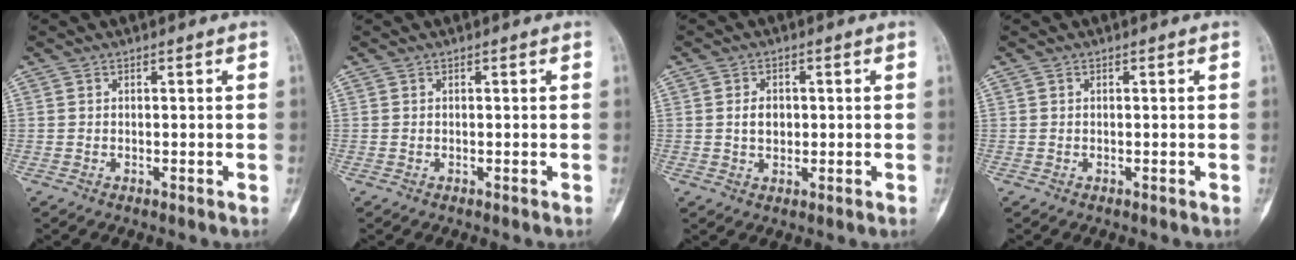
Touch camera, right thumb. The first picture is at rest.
{"total": 0.0}
{"total": 3.4, "force": [0.2, 2.5, 2.3], "torque": [-0.030, 0.004, 0.004]}
{"total": 0.0}